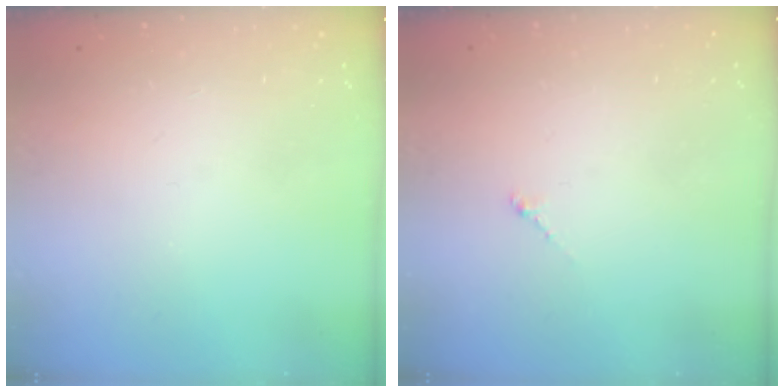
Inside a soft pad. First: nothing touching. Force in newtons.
{"total": 0.8, "press": 0.6, "slide": 0.4}